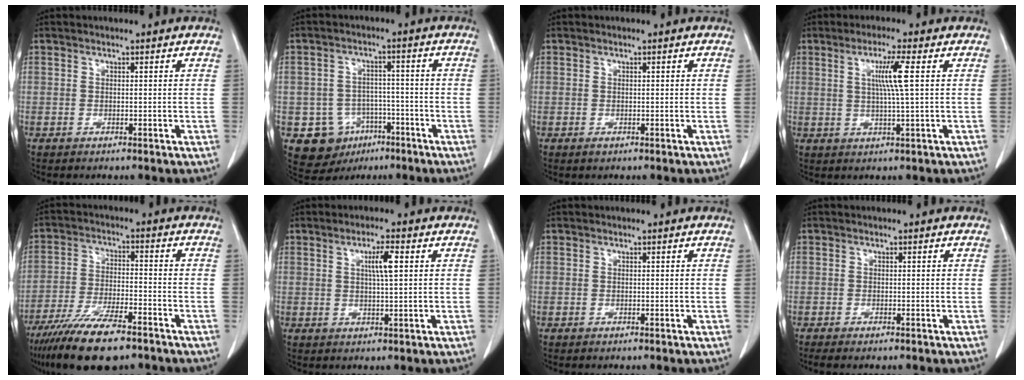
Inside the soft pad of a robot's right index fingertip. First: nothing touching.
{"total": 8.6, "force": [-3.8, 7.5, 1.9], "torque": [-0.034, 0.015, -0.045]}
{"total": 0.5, "force": [-0.2, 0.4, 0.3], "torque": [-0.004, 0.001, -0.002]}
{"total": 5.2, "force": [1.2, -0.9, 5.0], "torque": [-0.094, -0.002, 0.023]}
{"total": 13.3, "force": [-9.7, 2.9, 8.6], "torque": [-0.161, -0.028, -0.170]}
{"total": 3.9, "force": [1.1, 0.3, 3.7], "torque": [-0.064, 0.001, 0.018]}
{"total": 0.0}
{"total": 1.5, "force": [-1.1, 0.2, 0.9], "torque": [-0.013, -0.003, -0.017]}